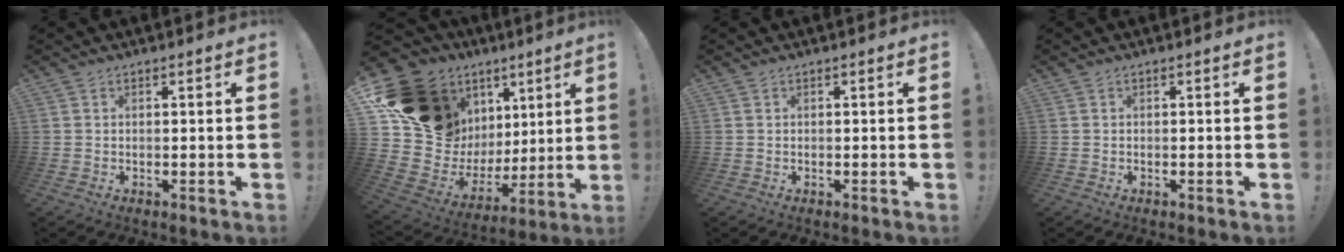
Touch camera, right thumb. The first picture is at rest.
{"total": 21.2, "force": [11.6, 14.8, 9.8], "torque": [-0.151, -0.081, 0.253]}
{"total": 0.0}
{"total": 0.0}